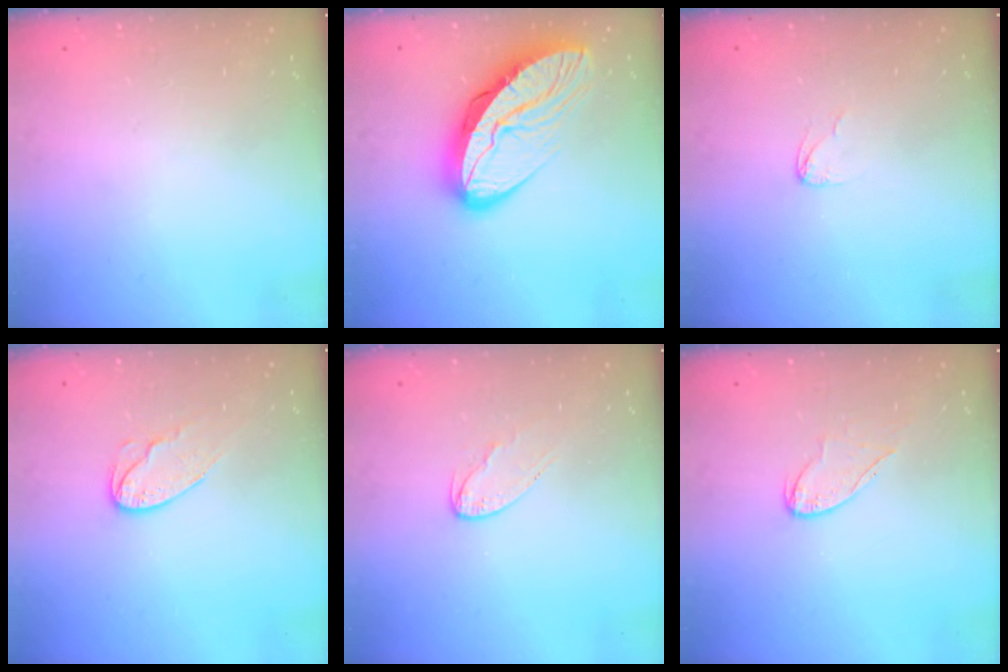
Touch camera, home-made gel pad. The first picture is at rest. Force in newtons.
{"total": 16.1, "press": 16.0, "slide": 1.3}
{"total": 2.7, "press": 2.7, "slide": 0.2}
{"total": 8.4, "press": 8.4, "slide": 0.1}
{"total": 4.9, "press": 4.9, "slide": 0.4}
{"total": 6.5, "press": 6.5, "slide": 0.3}